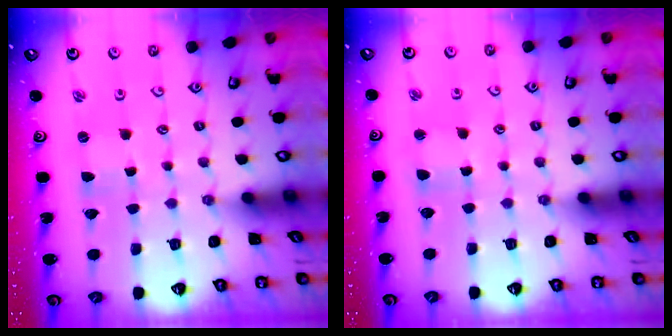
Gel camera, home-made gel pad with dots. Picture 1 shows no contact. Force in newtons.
{"total": 2.5, "press": 2.5, "slide": 0.3}